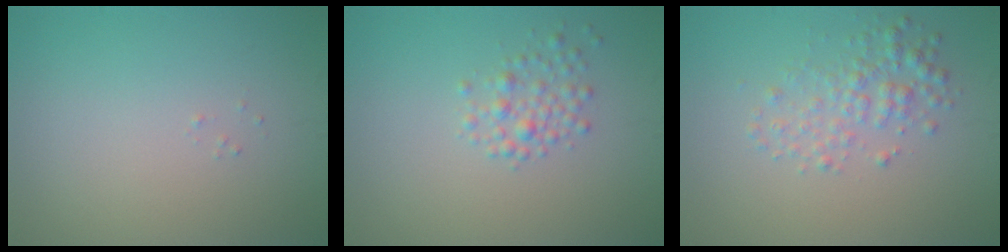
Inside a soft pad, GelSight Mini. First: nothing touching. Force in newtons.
{"total": 1.9, "press": 1.9, "slide": 0.1}
{"total": 2.6, "press": 2.6, "slide": 0.0}